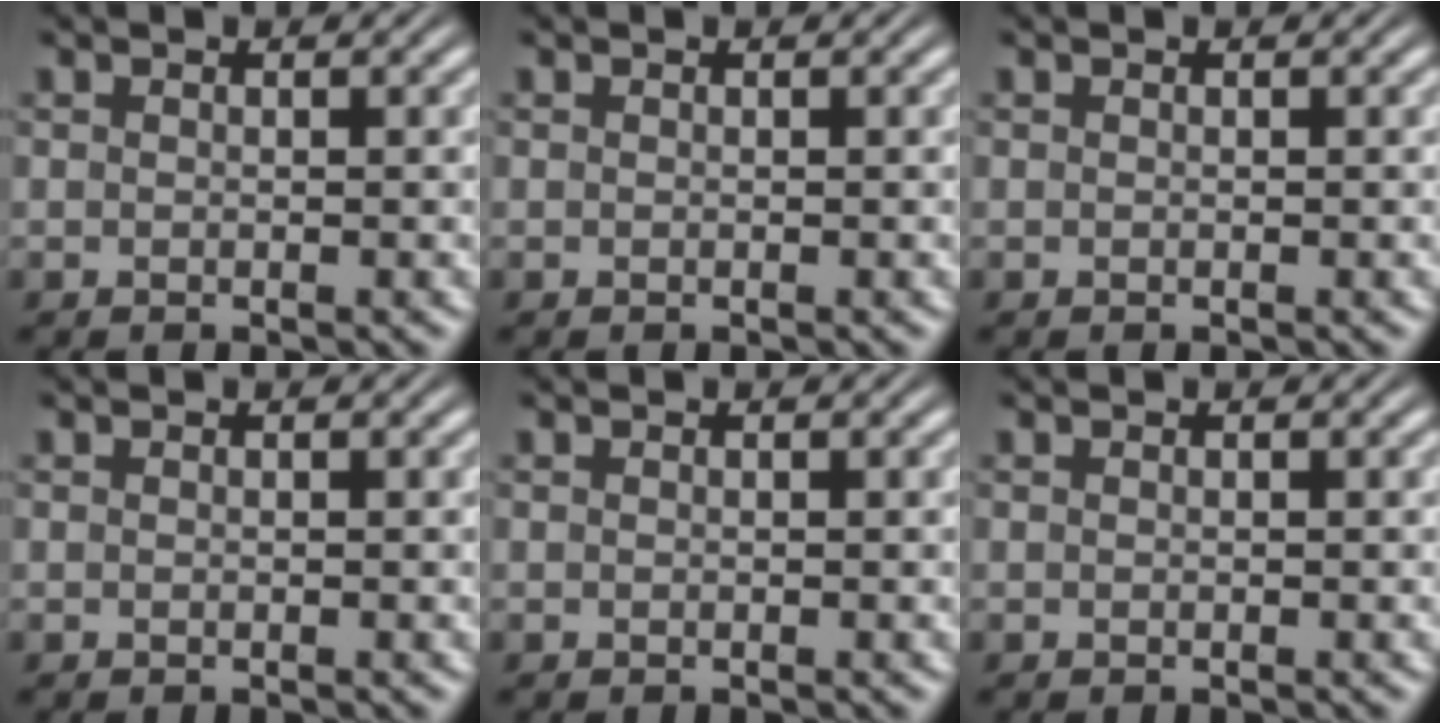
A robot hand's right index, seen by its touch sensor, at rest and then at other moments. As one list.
[{"total": 0.0}, {"total": 0.0}, {"total": 0.0}, {"total": 0.0}, {"total": 0.0}]